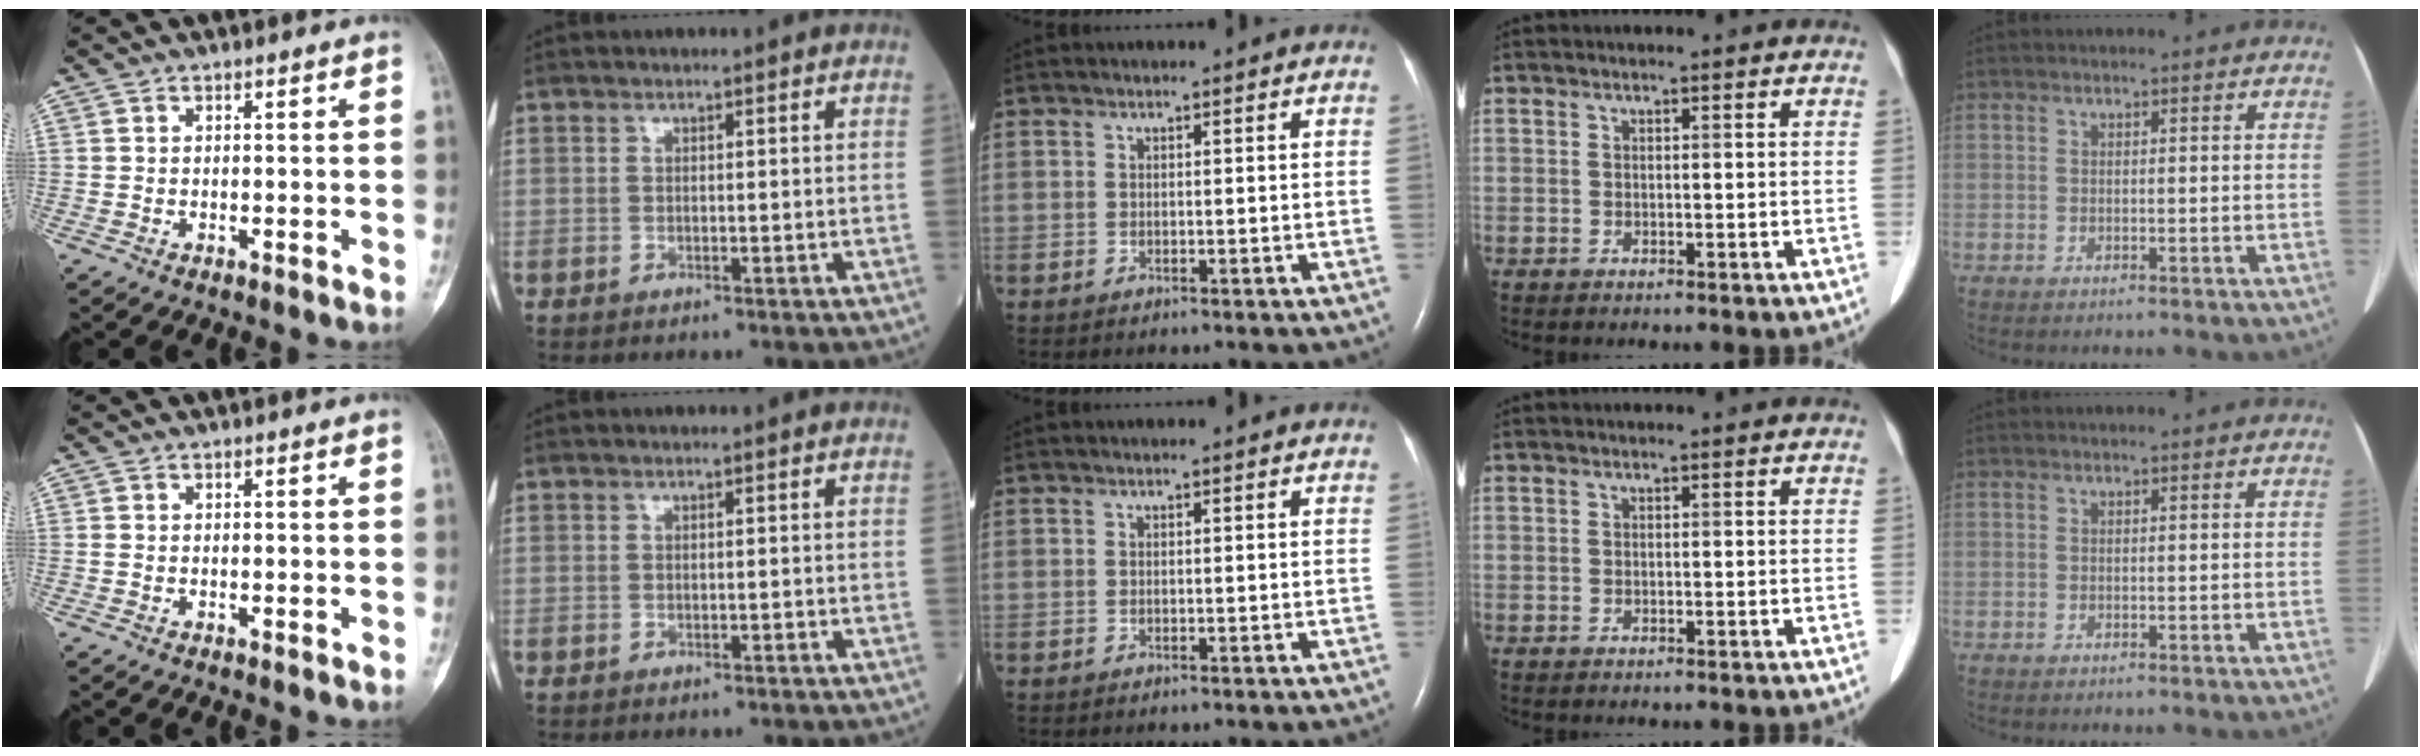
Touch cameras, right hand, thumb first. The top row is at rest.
{}